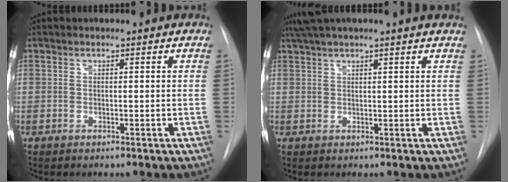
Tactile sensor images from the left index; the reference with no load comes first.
{"total": 8.8, "force": [7.2, -0.5, 5.0], "torque": [-0.088, 0.039, 0.095]}